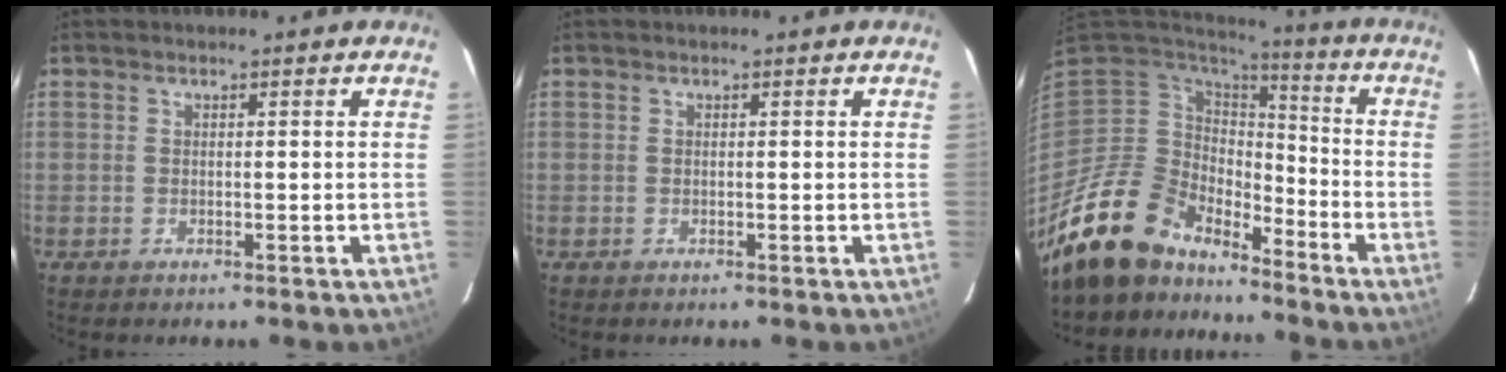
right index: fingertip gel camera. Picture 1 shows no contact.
{"total": 0.0}
{"total": 15.5, "force": [-13.3, 7.0, 3.9], "torque": [-0.101, 0.005, -0.239]}